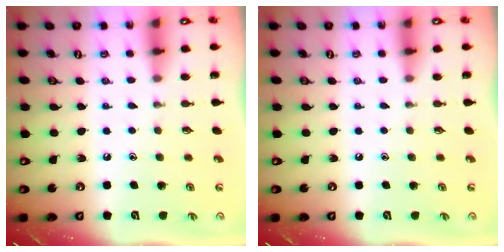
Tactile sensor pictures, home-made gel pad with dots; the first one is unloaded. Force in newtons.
{"total": 0.0}